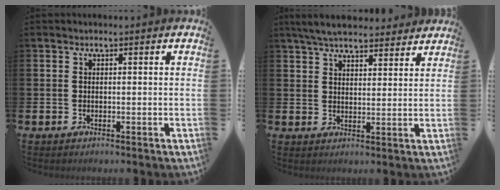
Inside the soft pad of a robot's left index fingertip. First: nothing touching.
{"total": 5.9, "force": [5.6, 1.2, 1.5], "torque": [-0.041, -0.019, 0.102]}